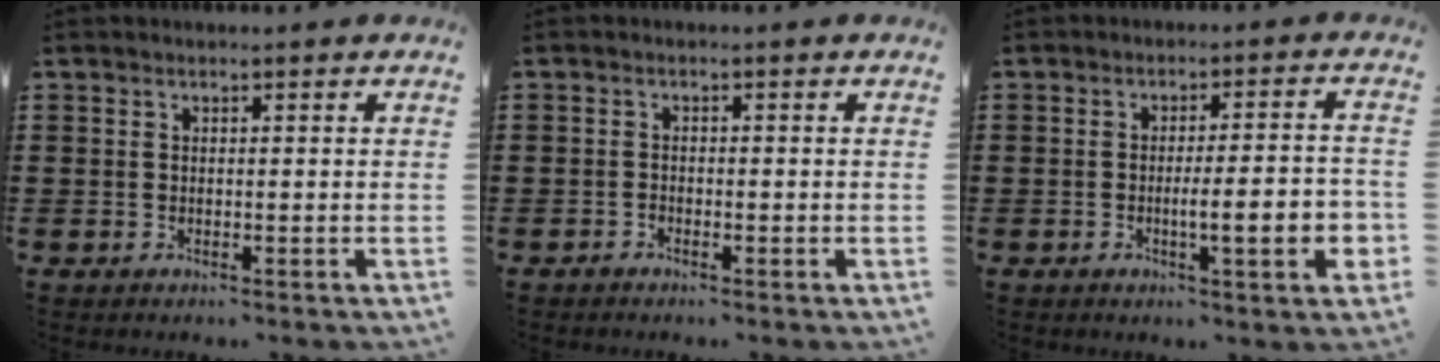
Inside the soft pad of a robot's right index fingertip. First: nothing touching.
{"total": 0.7, "force": [-0.6, 0.3, 0.2], "torque": [-0.008, -0.003, -0.010]}
{"total": 7.6, "force": [-2.0, 1.2, 7.2], "torque": [-0.100, -0.010, -0.036]}